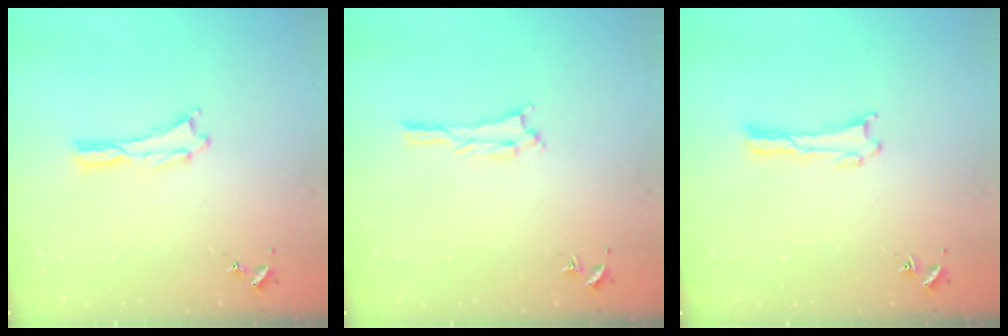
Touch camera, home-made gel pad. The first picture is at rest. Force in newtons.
{"total": 1.7, "press": 1.7, "slide": 0.2}
{"total": 0.0}